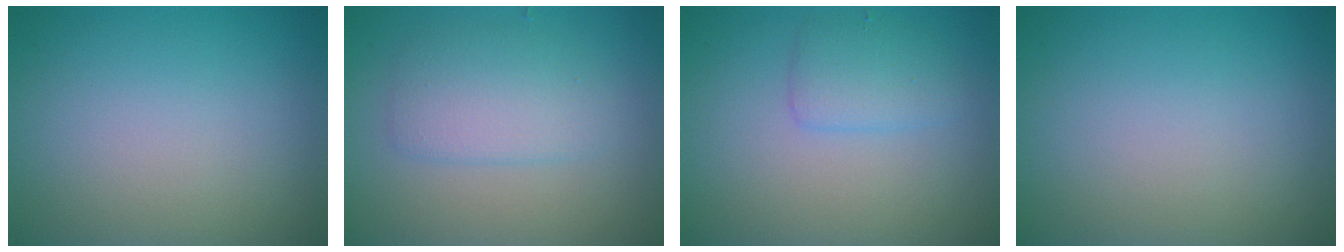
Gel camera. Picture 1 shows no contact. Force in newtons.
{"total": 2.3, "press": 2.3, "slide": 0.1}
{"total": 2.1, "press": 2.1, "slide": 0.2}
{"total": 0.0}